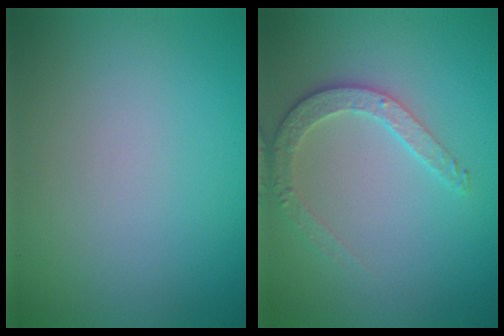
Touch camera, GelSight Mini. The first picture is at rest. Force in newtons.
{"total": 2.8, "press": 2.5, "slide": 1.2}